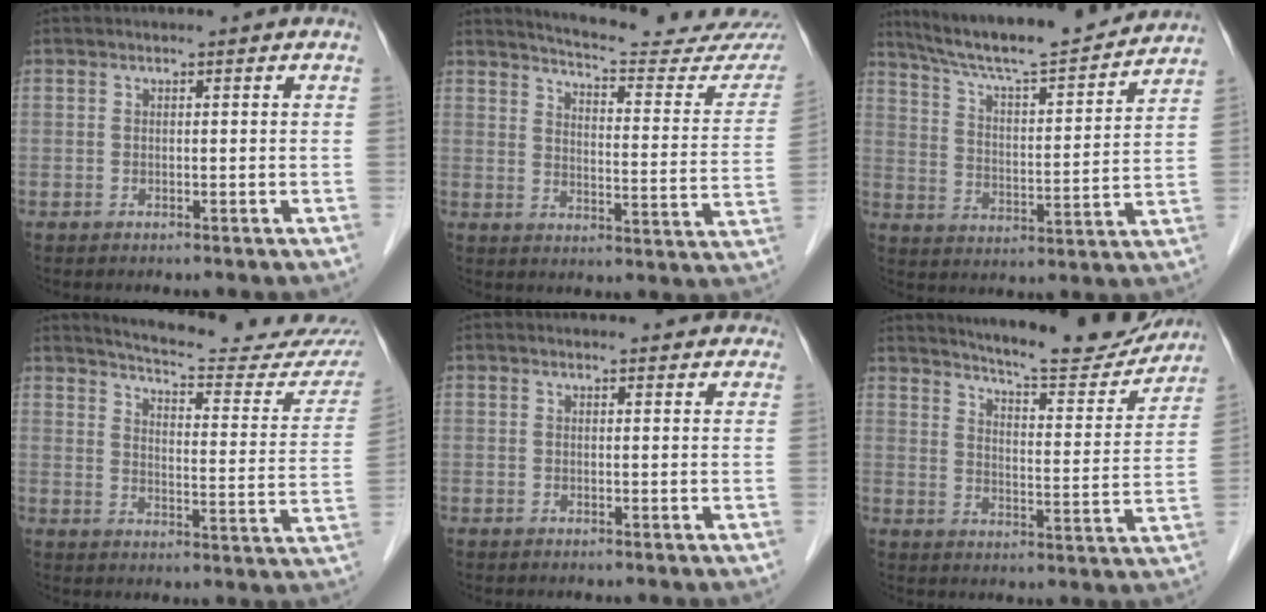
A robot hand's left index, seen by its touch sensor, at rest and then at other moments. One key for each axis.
{"total": 19.7, "fx": 18.9, "fy": 1.2, "fz": 5.6, "tx": -0.073, "ty": -0.091, "tz": 0.221}
{"total": 18.9, "fx": 17.3, "fy": 1.1, "fz": 7.7, "tx": -0.133, "ty": 0.004, "tz": 0.261}
{"total": 20.6, "fx": 19.7, "fy": 1.3, "fz": 6.1, "tx": -0.082, "ty": -0.089, "tz": 0.232}
{"total": 5.2, "fx": 4.9, "fy": 1.3, "fz": 1.1, "tx": -0.006, "ty": 0.011, "tz": 0.045}
{"total": 17.0, "fx": 16.0, "fy": 1.8, "fz": 5.5, "tx": -0.080, "ty": -0.041, "tz": 0.208}